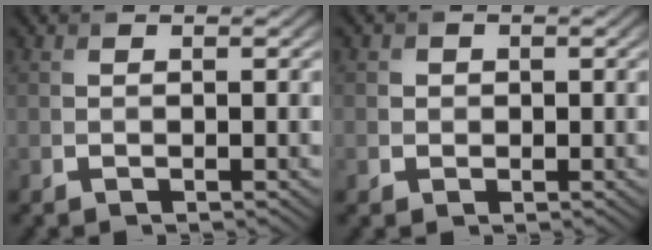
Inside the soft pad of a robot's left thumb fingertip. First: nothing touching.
{"total": 1.7, "force": [0.2, 1.7, 0.2], "torque": [0.000, -0.004, 0.005]}